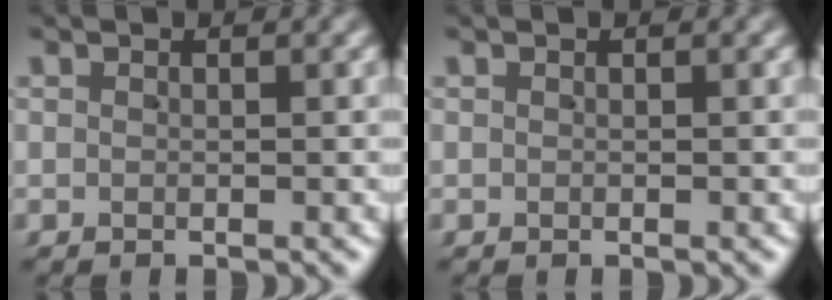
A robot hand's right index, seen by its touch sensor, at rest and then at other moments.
{"total": 0.0}